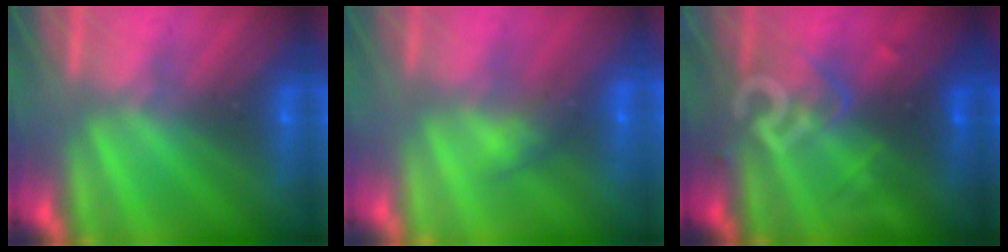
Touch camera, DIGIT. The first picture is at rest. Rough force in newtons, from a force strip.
{"total": 2.9}
{"total": 2.8}